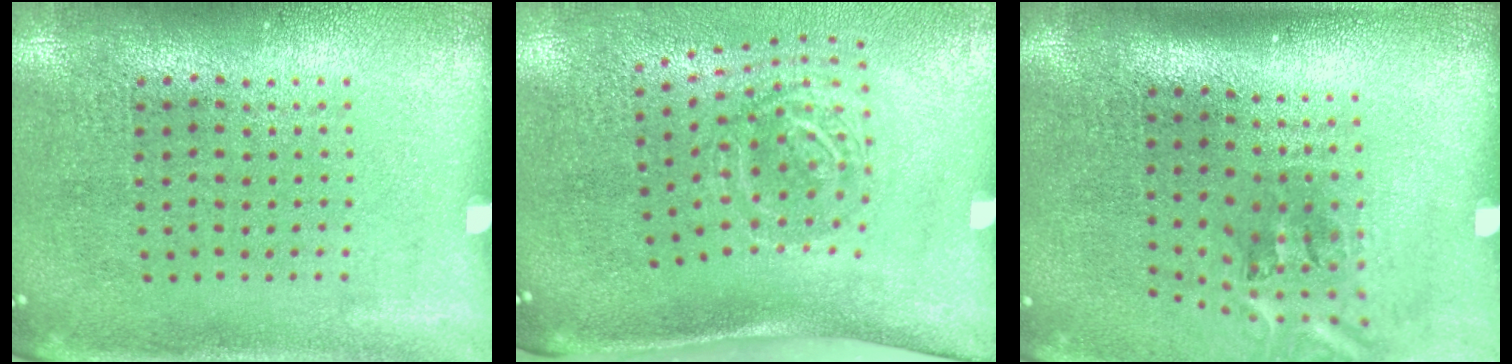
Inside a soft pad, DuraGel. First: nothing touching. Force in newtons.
{"total": 2.0, "press": 1.3, "slide": 1.6}
{"total": 2.3, "press": 1.4, "slide": 1.9}